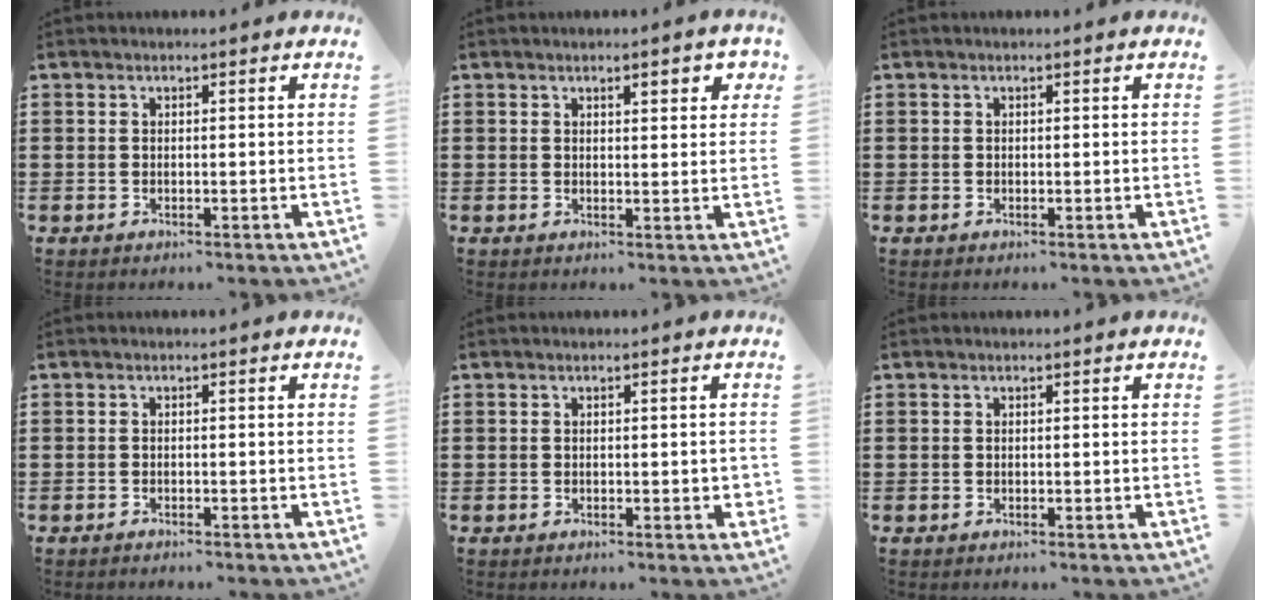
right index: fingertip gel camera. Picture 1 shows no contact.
{"total": 2.3, "force": [1.3, 0.7, 1.8], "torque": [-0.022, -0.002, 0.018]}
{"total": 0.0}
{"total": 0.6, "force": [-0.6, 0.0, 0.1], "torque": [-0.004, -0.002, -0.013]}
{"total": 1.0, "force": [-0.1, 0.3, 1.0], "torque": [-0.016, 0.000, -0.001]}
{"total": 0.0}